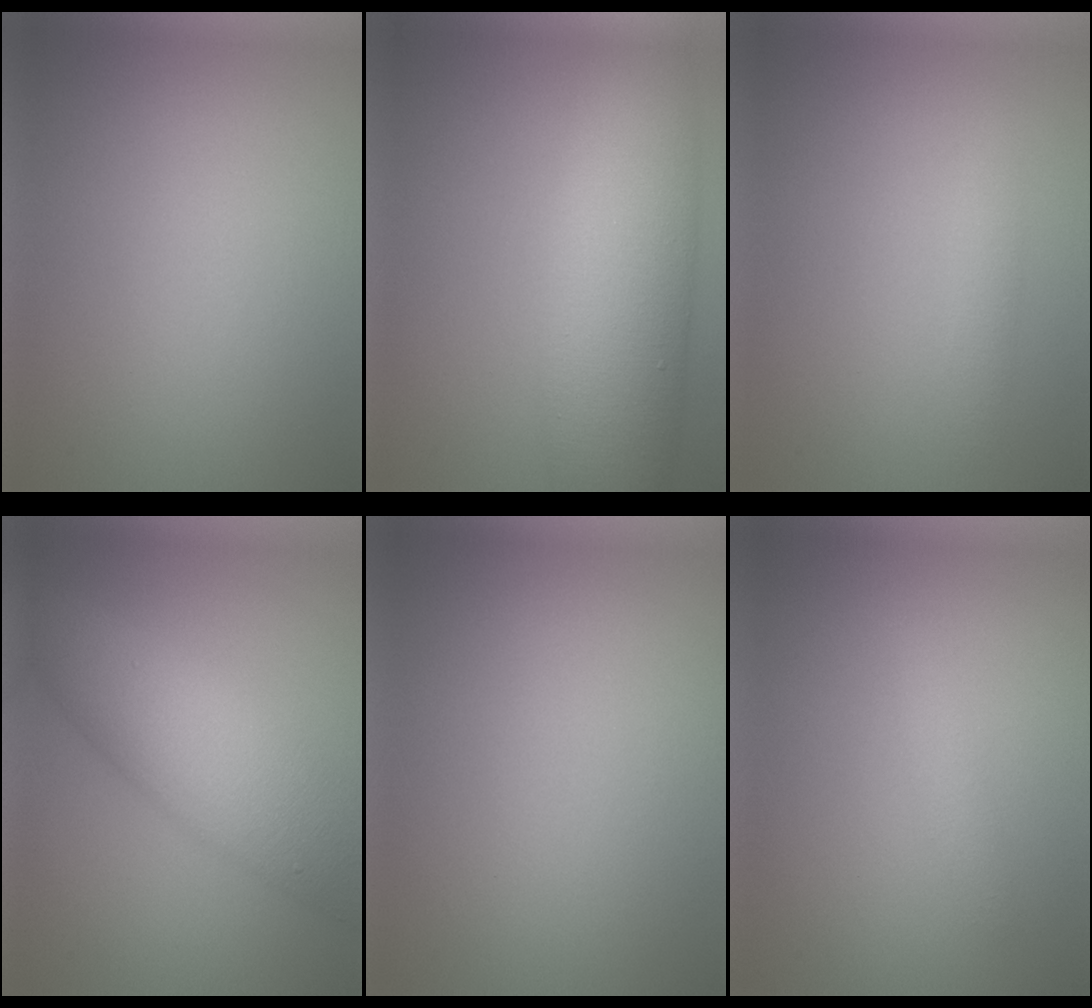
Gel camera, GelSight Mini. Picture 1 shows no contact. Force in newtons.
{"total": 11.6, "press": 11.6, "slide": 0.6}
{"total": 1.4, "press": 1.4, "slide": 0.1}
{"total": 8.3, "press": 8.2, "slide": 0.2}
{"total": 0.0}
{"total": 1.2, "press": 1.2, "slide": 0.1}